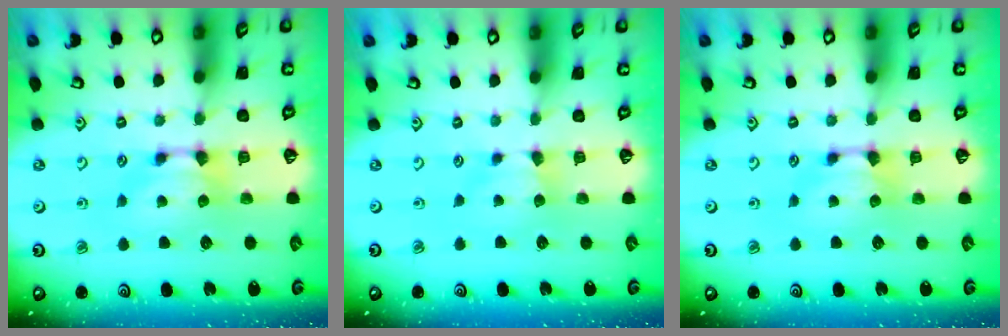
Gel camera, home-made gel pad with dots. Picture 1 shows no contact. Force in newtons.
{"total": 1.4, "press": 1.4, "slide": 0.3}
{"total": 0.0}